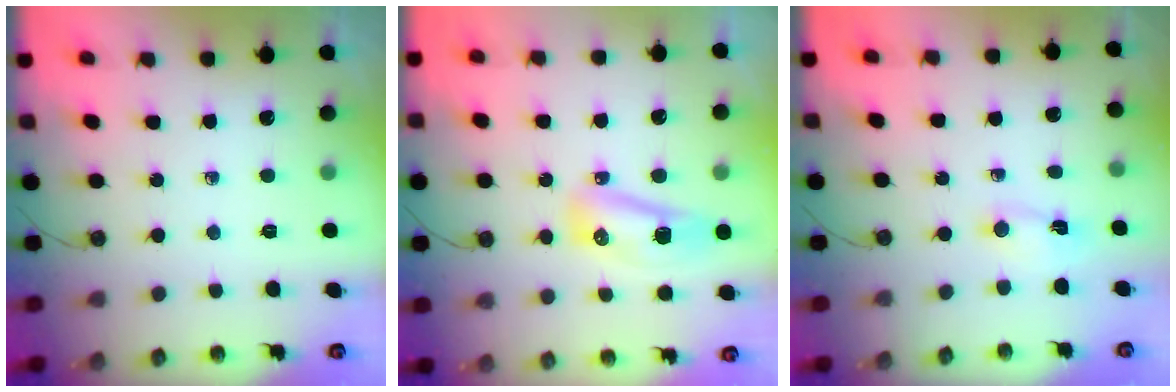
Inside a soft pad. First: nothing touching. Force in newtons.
{"total": 26.1, "press": 13.3, "slide": 22.5}
{"total": 1.0, "press": 1.0, "slide": 0.4}